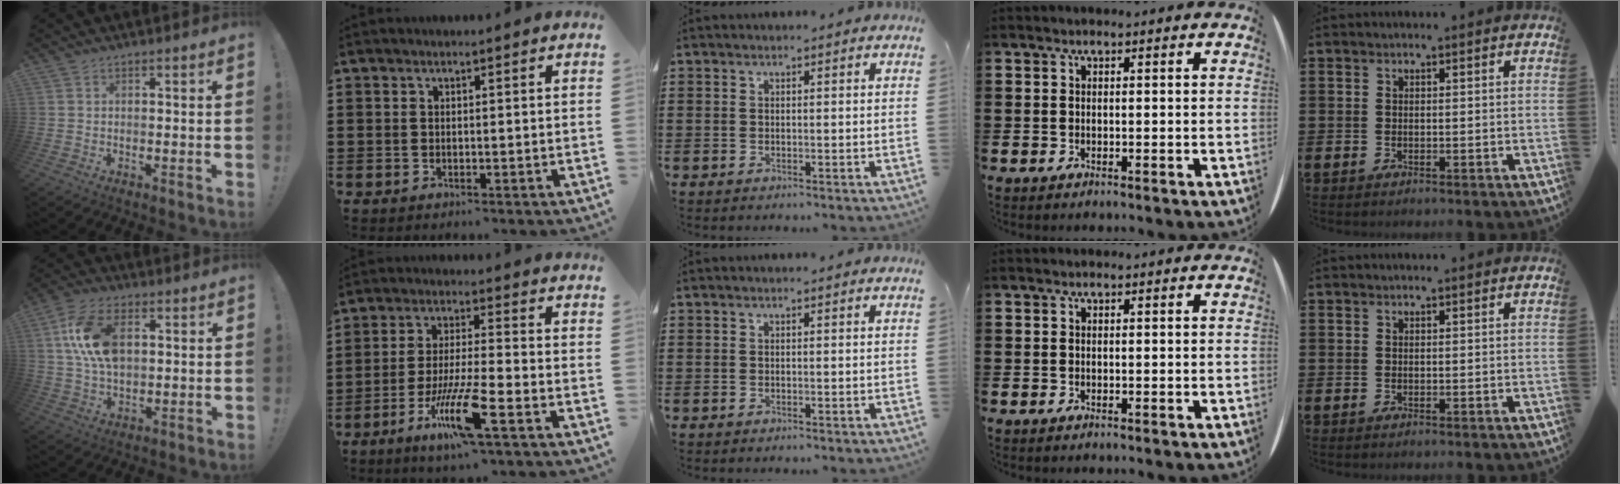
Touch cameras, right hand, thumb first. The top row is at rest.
{"thumb": {"total": 14.0, "force": [2.7, 8.4, 10.8], "torque": [-0.207, 0.005, 0.051]}, "index": {"total": 10.4, "force": [-5.4, 1.3, 8.9], "torque": [-0.187, -0.009, -0.103]}}